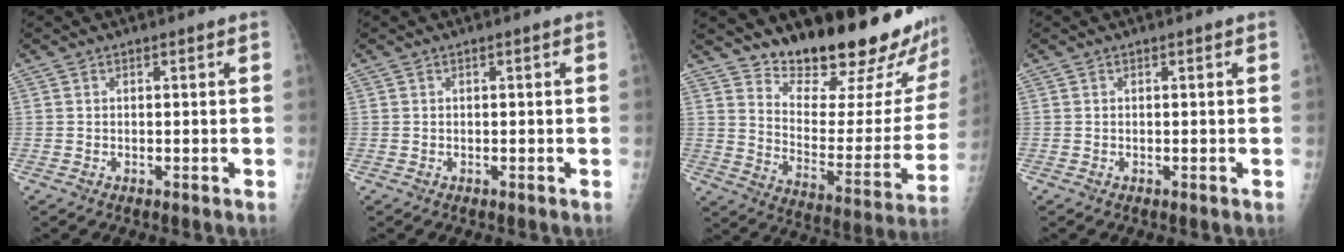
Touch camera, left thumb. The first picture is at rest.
{"total": 0.0}
{"total": 24.0, "force": [20.2, 5.2, 12.0], "torque": [-0.142, -0.157, 0.284]}
{"total": 0.0}